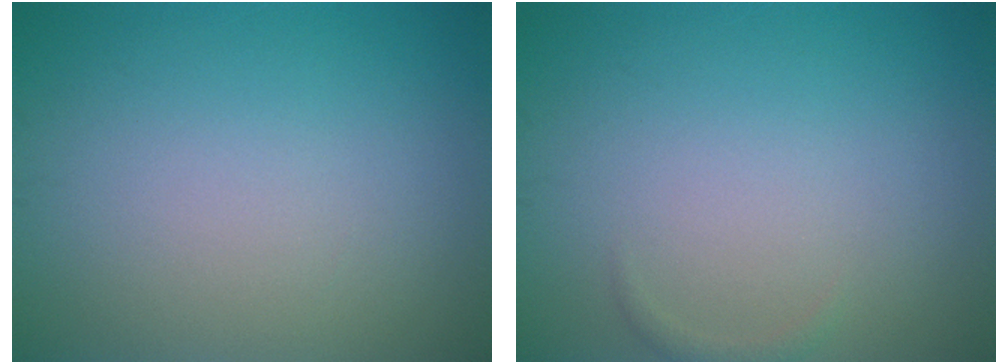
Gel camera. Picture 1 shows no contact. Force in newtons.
{"total": 0.6, "press": 0.6, "slide": 0.1}